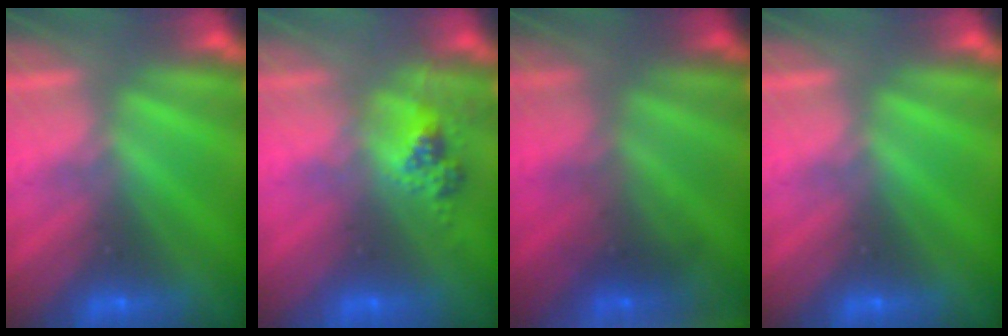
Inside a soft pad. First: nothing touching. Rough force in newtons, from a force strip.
{"total": 2.5}
{"total": 7.1}
{"total": 0.0}